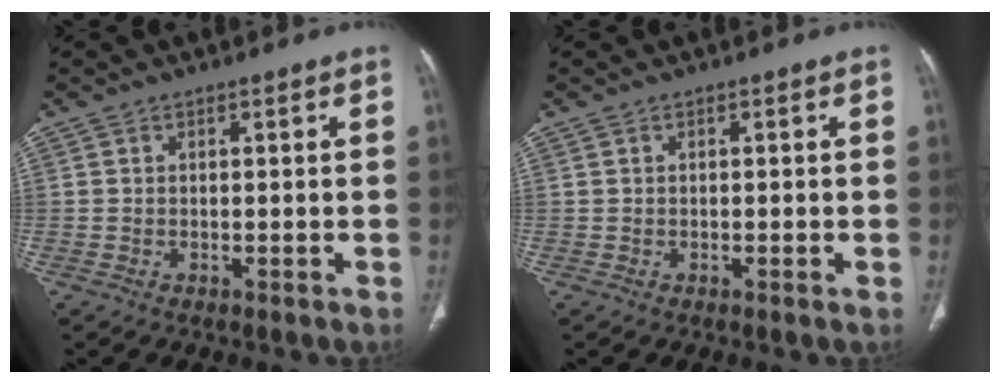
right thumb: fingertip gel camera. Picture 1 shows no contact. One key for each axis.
{"total": 0.6, "fx": -0.1, "fy": 0.1, "fz": 0.5, "tx": -0.007, "ty": 0.000, "tz": -0.001}